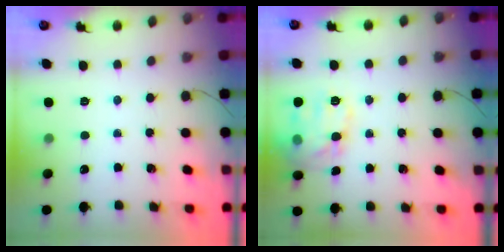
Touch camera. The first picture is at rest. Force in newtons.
{"total": 15.1, "press": 15.0, "slide": 0.8}